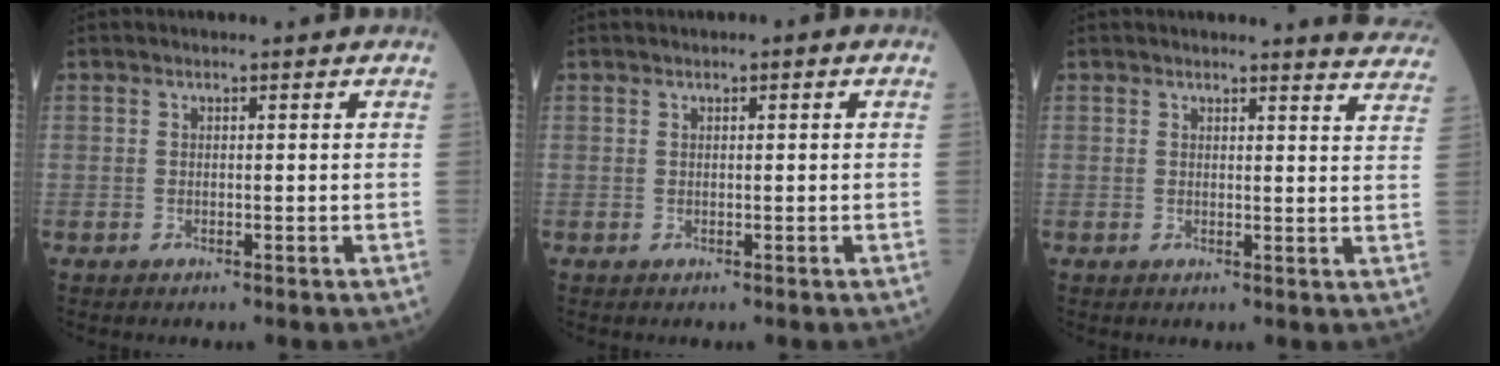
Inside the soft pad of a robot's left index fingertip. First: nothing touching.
{"total": 0.8, "force": [0.3, 0.0, 0.7], "torque": [-0.015, 0.006, 0.006]}
{"total": 7.2, "force": [7.2, 0.1, 0.7], "torque": [0.007, -0.052, 0.051]}